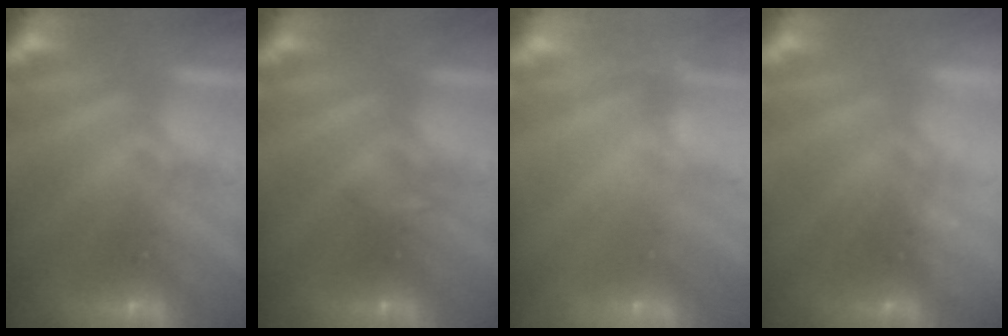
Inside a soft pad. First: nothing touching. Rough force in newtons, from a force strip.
{"total": 1.5}
{"total": 2.4}
{"total": 2.2}